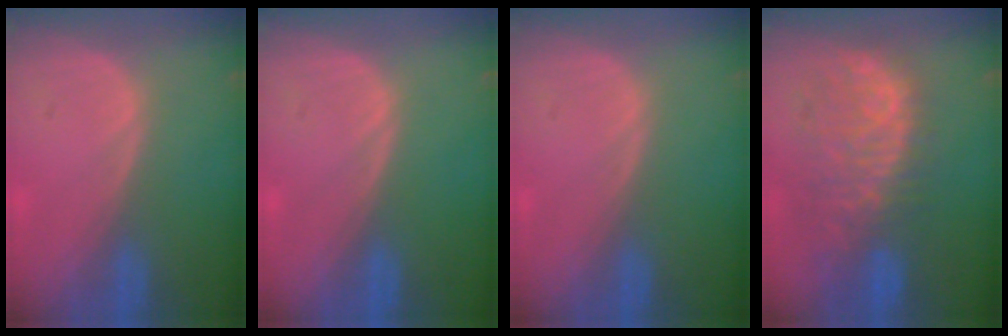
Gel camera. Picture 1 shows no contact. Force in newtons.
{"total": 0.0}
{"total": 0.0}
{"total": 10.9, "press": 9.4, "slide": 5.4}